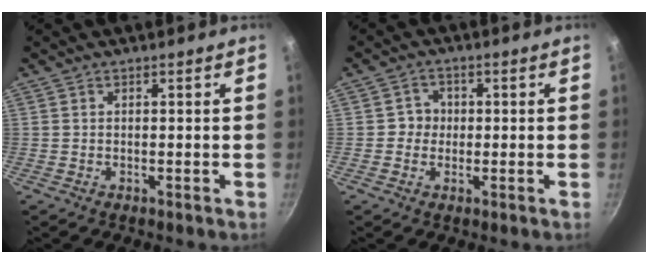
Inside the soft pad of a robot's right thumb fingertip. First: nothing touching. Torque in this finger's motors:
{"motor_torque": [0.50, 0.24, 0.43, -0.08, -0.02]}